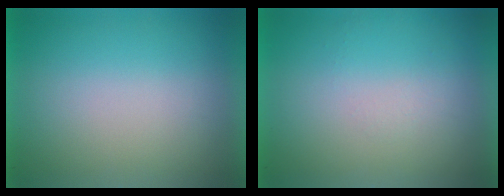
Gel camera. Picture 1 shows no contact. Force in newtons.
{"total": 1.1}